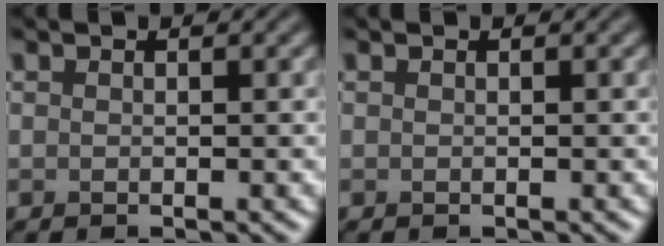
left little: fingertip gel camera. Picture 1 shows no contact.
{"total": 0.0}